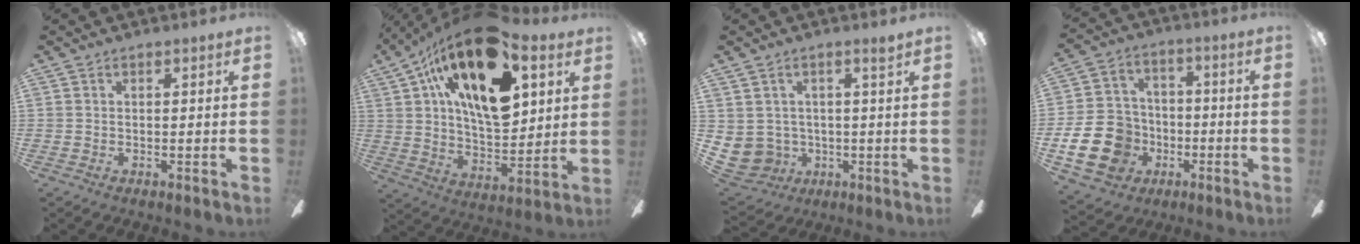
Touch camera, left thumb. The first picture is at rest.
{"total": 26.1, "force": [13.0, 11.3, 19.5], "torque": [-0.325, -0.068, 0.216]}
{"total": 5.6, "force": [1.8, 5.2, 1.1], "torque": [-0.047, -0.014, 0.039]}
{"total": 16.3, "force": [-5.7, 13.0, 8.0], "torque": [-0.177, 0.037, -0.096]}